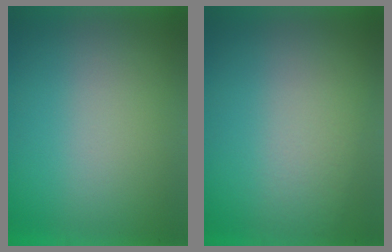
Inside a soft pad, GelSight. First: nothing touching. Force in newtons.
{"total": 1.0}